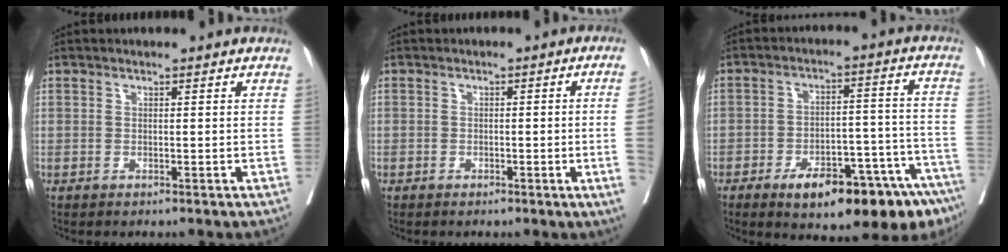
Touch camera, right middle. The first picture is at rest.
{"total": 4.3, "force": [-0.9, -1.0, 4.1], "torque": [-0.047, -0.001, -0.013]}
{"total": 17.6, "force": [-11.6, 4.5, 12.4], "torque": [-0.101, 0.034, -0.162]}